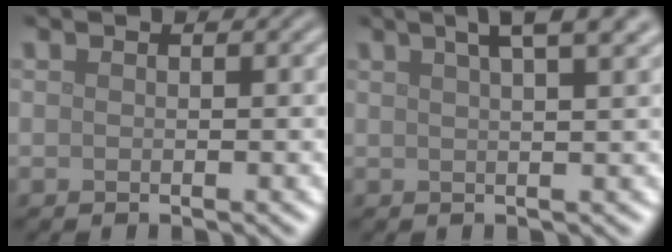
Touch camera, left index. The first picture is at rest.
{"total": 6.7, "force": [4.1, 2.2, 4.7], "torque": [-0.033, 0.039, 0.026]}